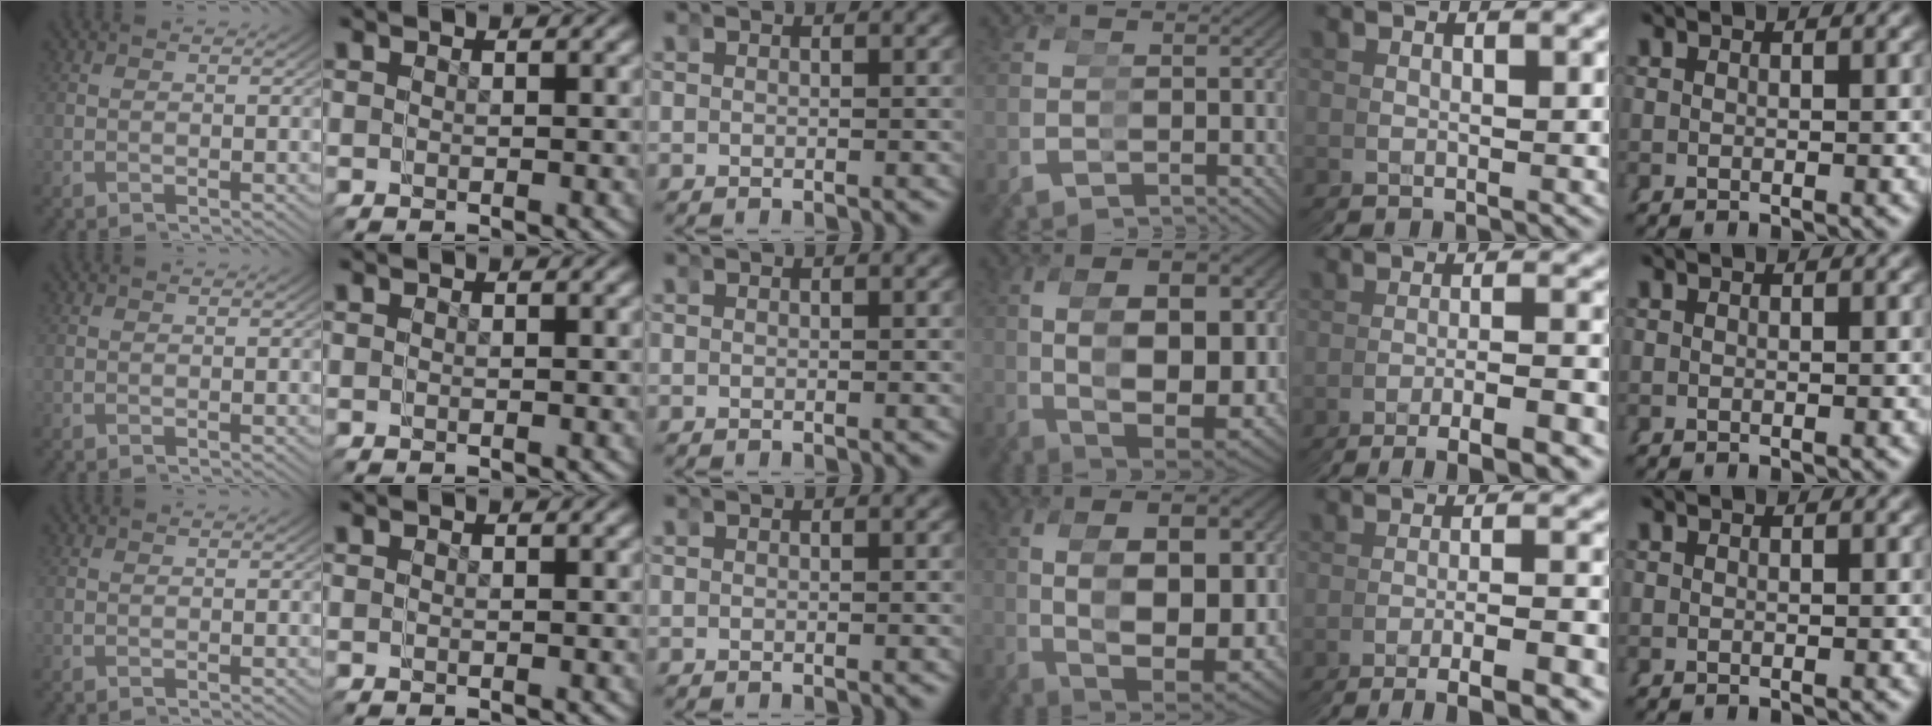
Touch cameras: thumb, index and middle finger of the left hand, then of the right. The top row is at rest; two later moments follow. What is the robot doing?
{"motion": "grasp_and_lifting", "object": "bandage"}